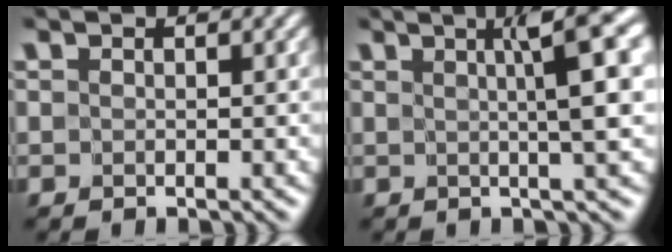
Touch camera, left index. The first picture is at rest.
{"total": 6.2, "force": [1.5, 0.7, 6.0], "torque": [-0.064, 0.014, 0.020]}